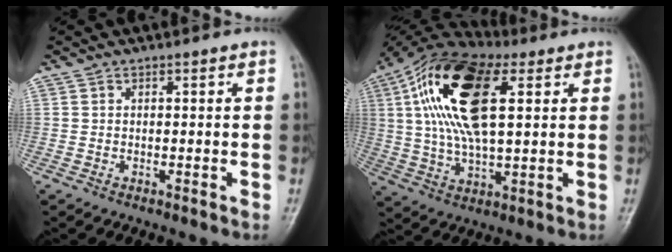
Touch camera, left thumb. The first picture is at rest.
{"total": 19.5, "force": [5.9, 8.5, 16.6], "torque": [-0.321, 0.011, 0.099]}